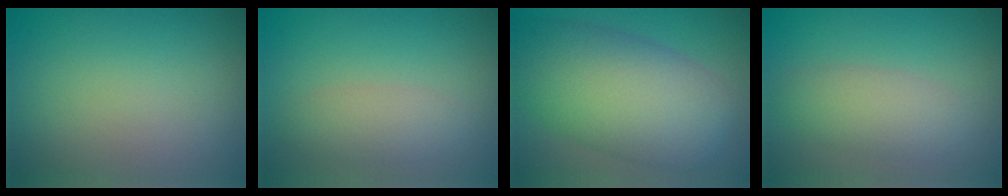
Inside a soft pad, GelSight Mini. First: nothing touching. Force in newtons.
{"total": 2.3, "press": 2.3, "slide": 0.2}
{"total": 10.6, "press": 10.6, "slide": 0.4}
{"total": 3.2, "press": 3.2, "slide": 0.2}